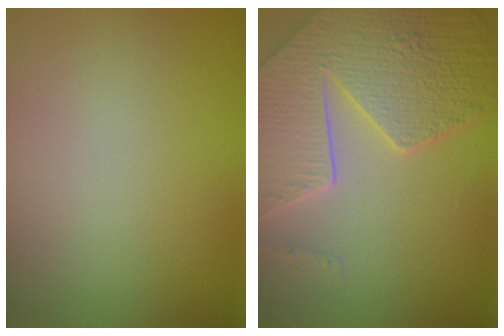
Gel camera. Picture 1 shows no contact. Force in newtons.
{"total": 8.7, "press": 6.2, "slide": 6.1}